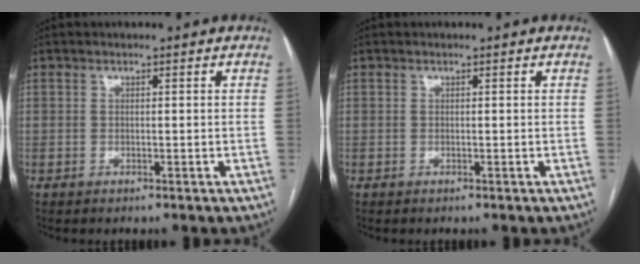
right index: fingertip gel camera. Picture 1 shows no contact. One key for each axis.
{"total": 0.0}